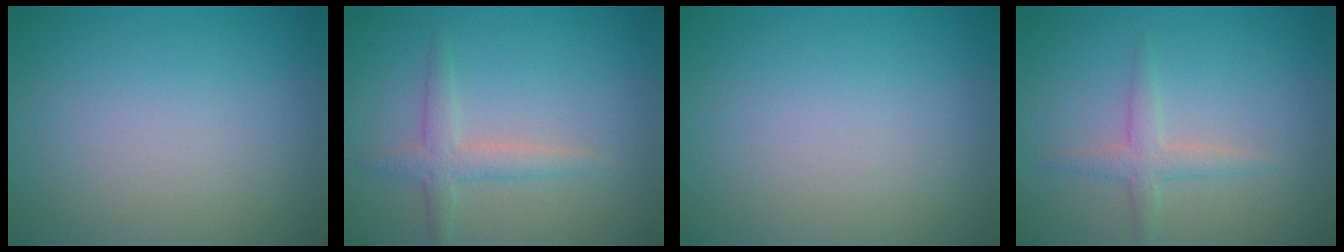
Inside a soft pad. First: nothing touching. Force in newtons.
{"total": 2.2, "press": 2.2, "slide": 0.1}
{"total": 0.0}
{"total": 1.9, "press": 1.9, "slide": 0.1}